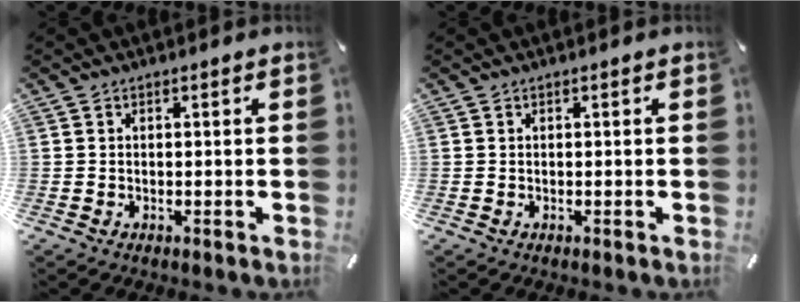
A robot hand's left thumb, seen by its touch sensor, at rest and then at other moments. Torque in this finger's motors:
{"motor_torque": [0.00, 0.00, 0.00, 0.00, 0.00]}